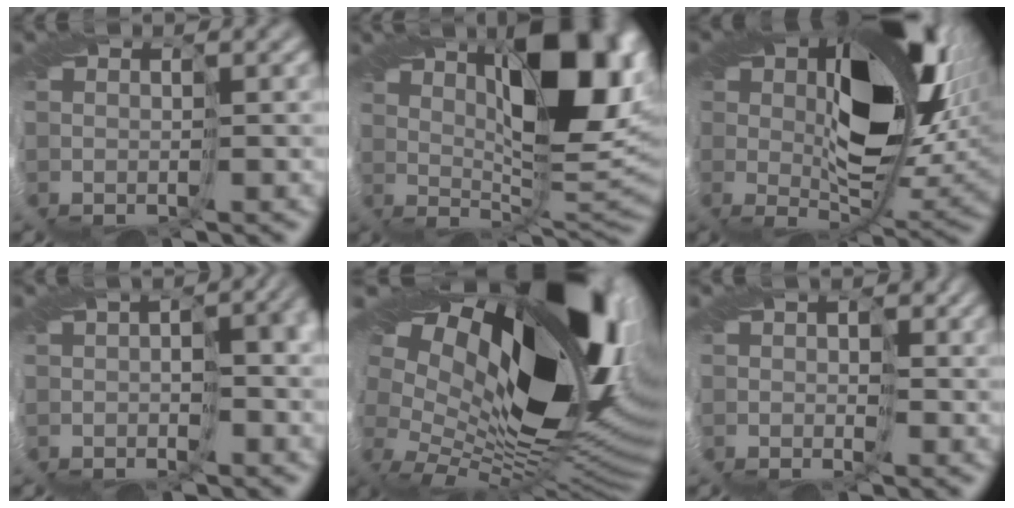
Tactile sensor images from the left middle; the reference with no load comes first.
{"total": 12.3, "force": [3.3, 4.4, 11.0], "torque": [-0.156, 0.003, 0.048]}
{"total": 14.7, "force": [2.7, 7.5, 12.3], "torque": [-0.186, -0.011, 0.047]}
{"total": 2.9, "force": [-1.4, 1.4, 2.1], "torque": [-0.025, -0.003, -0.018]}
{"total": 19.8, "force": [7.4, 10.2, 15.3], "torque": [-0.233, 0.023, 0.135]}
{"total": 1.2, "force": [-0.8, 0.8, -0.1], "torque": [0.010, -0.003, -0.021]}